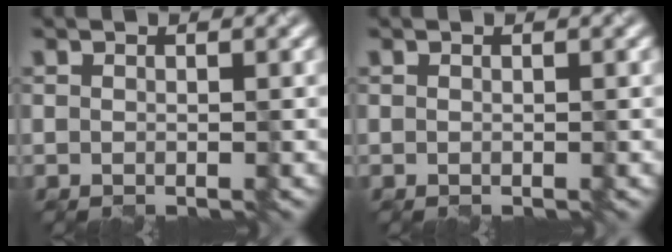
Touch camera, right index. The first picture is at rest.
{"total": 0.0}